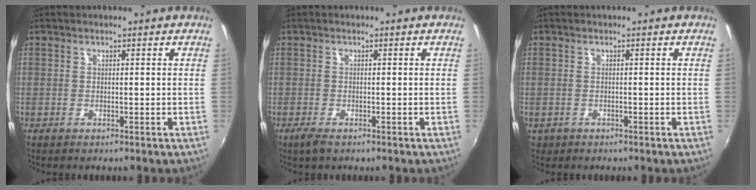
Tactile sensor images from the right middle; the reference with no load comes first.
{"total": 2.3, "force": [-1.5, 0.7, 1.5], "torque": [-0.032, -0.008, -0.028]}
{"total": 1.4, "force": [-0.6, 1.1, 0.5], "torque": [-0.015, -0.004, -0.008]}